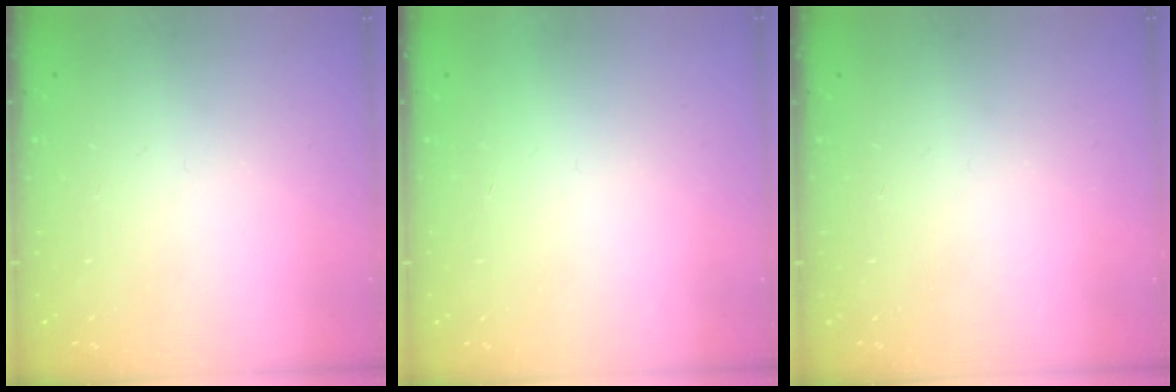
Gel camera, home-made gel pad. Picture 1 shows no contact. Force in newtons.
{"total": 1.7, "press": 1.7, "slide": 0.1}
{"total": 0.0}